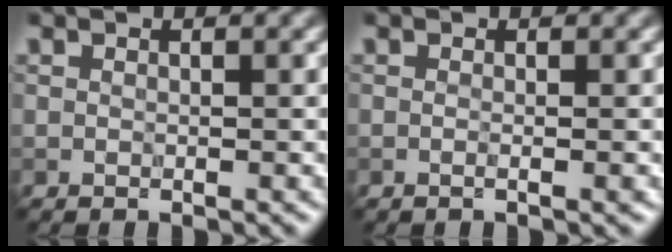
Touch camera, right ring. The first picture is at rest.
{"total": 1.2, "force": [0.1, 0.6, 1.1], "torque": [0.003, -0.005, -0.013]}